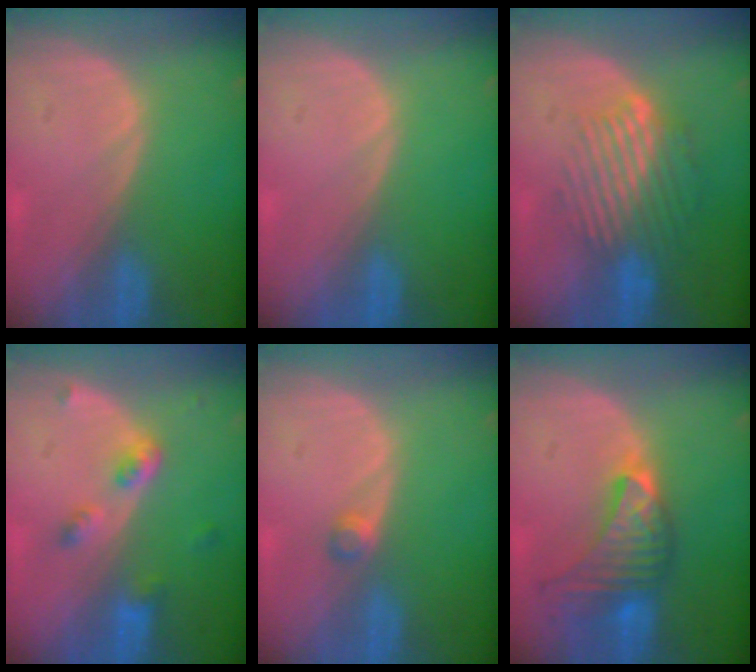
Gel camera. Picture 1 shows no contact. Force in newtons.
{"total": 0.0}
{"total": 9.5, "press": 7.9, "slide": 5.2}
{"total": 4.4, "press": 4.0, "slide": 1.7}
{"total": 1.6, "press": 1.4, "slide": 0.8}
{"total": 7.6, "press": 7.6, "slide": 1.0}